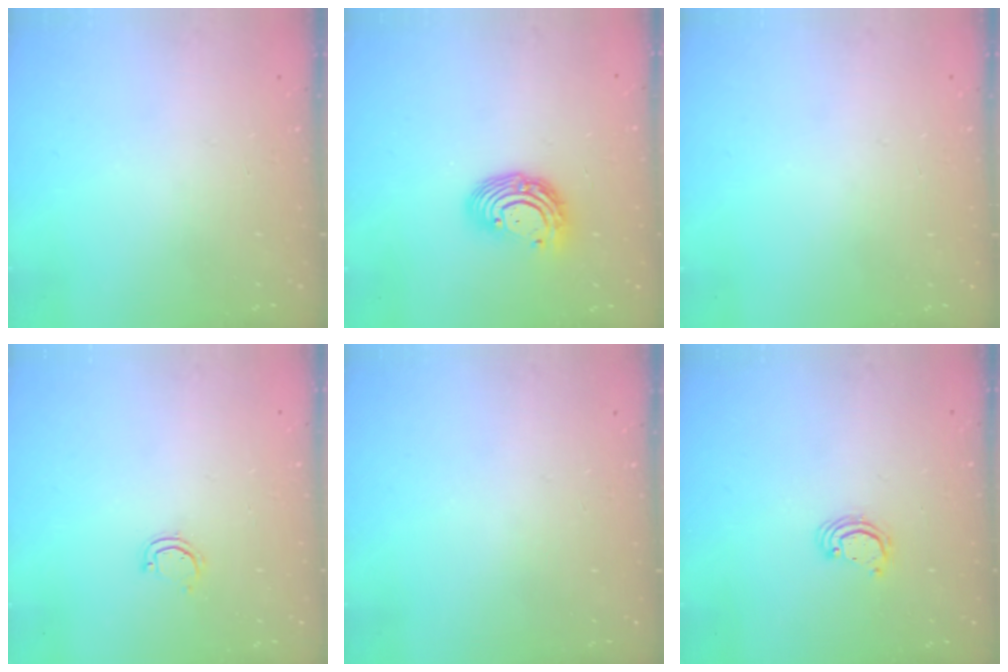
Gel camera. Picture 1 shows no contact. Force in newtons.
{"total": 9.8, "press": 9.7, "slide": 0.9}
{"total": 0.0}
{"total": 3.1, "press": 3.1, "slide": 0.2}
{"total": 0.0}
{"total": 2.2, "press": 2.2, "slide": 0.1}